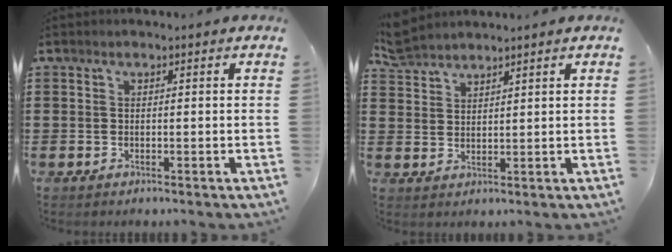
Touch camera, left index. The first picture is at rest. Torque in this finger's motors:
{"motor_torque": [-0.88, 1.12, 0.01, 0.00]}